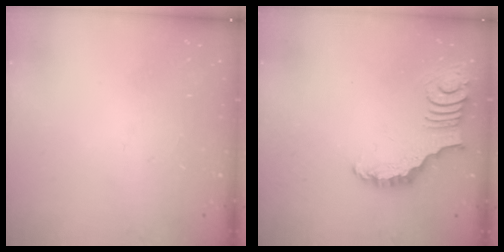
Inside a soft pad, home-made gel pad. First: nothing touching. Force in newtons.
{"total": 3.4, "press": 3.4, "slide": 0.5}